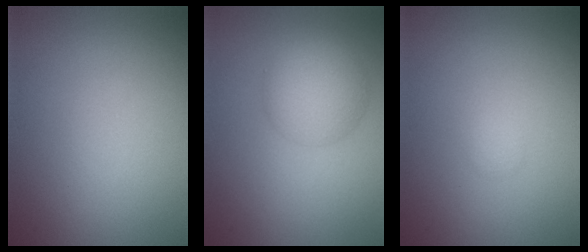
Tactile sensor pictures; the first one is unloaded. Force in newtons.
{"total": 4.3, "press": 4.3, "slide": 0.2}
{"total": 0.5, "press": 0.5, "slide": 0.0}